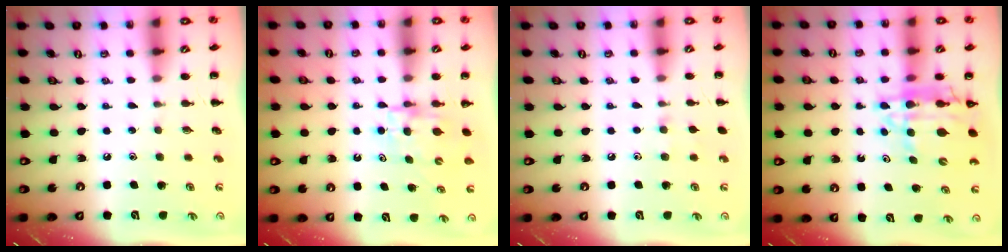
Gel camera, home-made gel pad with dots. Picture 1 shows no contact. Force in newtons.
{"total": 5.2, "press": 5.2, "slide": 0.4}
{"total": 4.6, "press": 4.2, "slide": 1.7}
{"total": 10.5, "press": 10.0, "slide": 3.3}